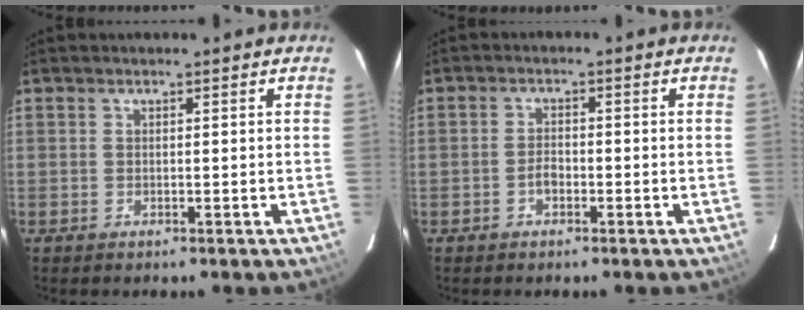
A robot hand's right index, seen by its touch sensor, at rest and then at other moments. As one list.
[{"total": 2.1, "force": [-1.1, 1.3, 1.3], "torque": [-0.027, 0.006, -0.021]}]